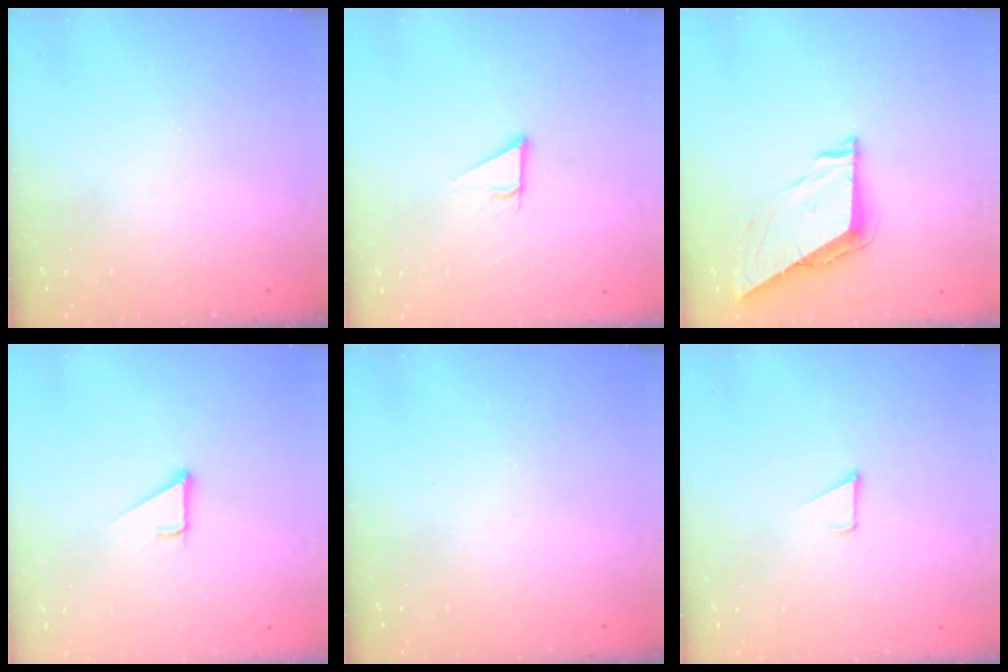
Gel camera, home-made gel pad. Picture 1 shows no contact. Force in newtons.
{"total": 3.7, "press": 3.7, "slide": 0.2}
{"total": 7.1, "press": 7.1, "slide": 0.2}
{"total": 3.0, "press": 3.0, "slide": 0.1}
{"total": 0.0}
{"total": 2.3, "press": 2.3, "slide": 0.2}